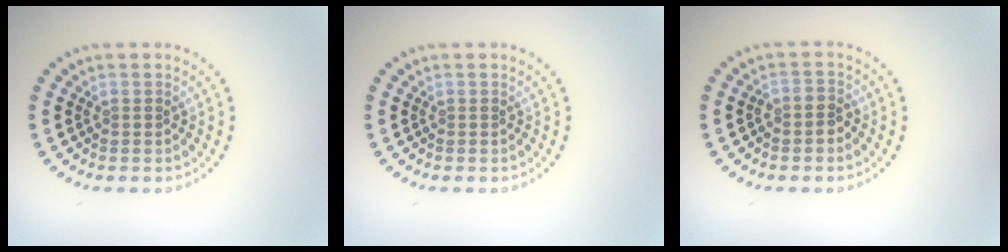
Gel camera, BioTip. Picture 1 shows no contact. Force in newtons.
{"total": 0.0}
{"total": 1.2, "press": 1.0, "slide": 0.7}